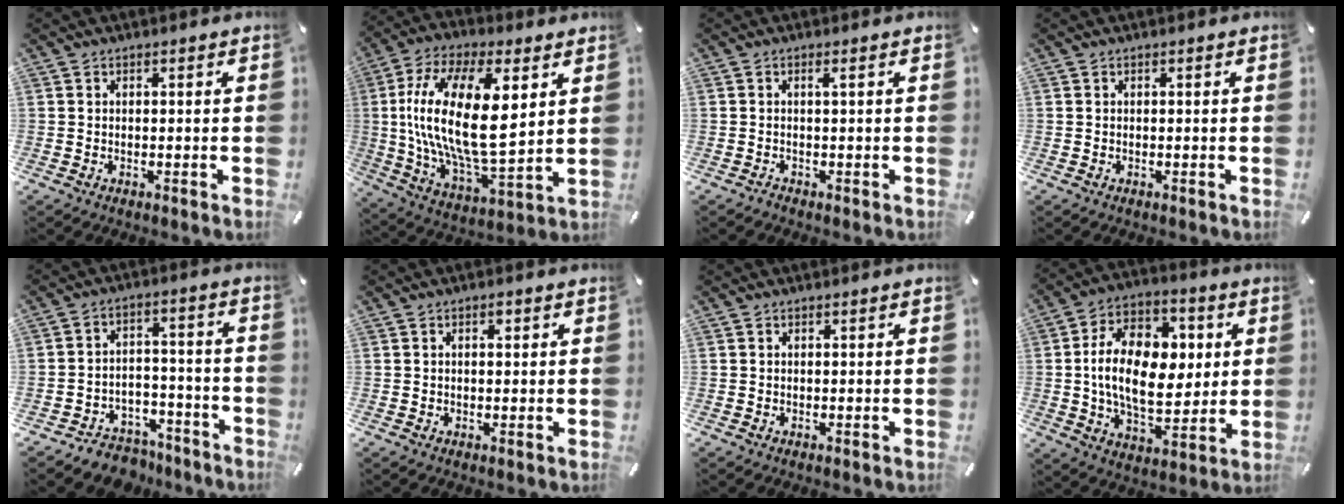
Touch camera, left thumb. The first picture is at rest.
{"total": 23.0, "force": [4.2, 10.6, 20.0], "torque": [-0.396, -0.008, 0.067]}
{"total": 1.1, "force": [0.0, 0.0, 1.1], "torque": [-0.019, -0.001, -0.002]}
{"total": 0.0}
{"total": 7.8, "force": [-6.0, 4.7, 1.6], "torque": [-0.007, 0.046, -0.106]}
{"total": 1.7, "force": [0.5, 0.9, 1.3], "torque": [-0.020, 0.002, 0.006]}
{"total": 0.0}
{"total": 18.6, "force": [1.5, 11.8, 14.3], "torque": [-0.261, 0.006, 0.020]}